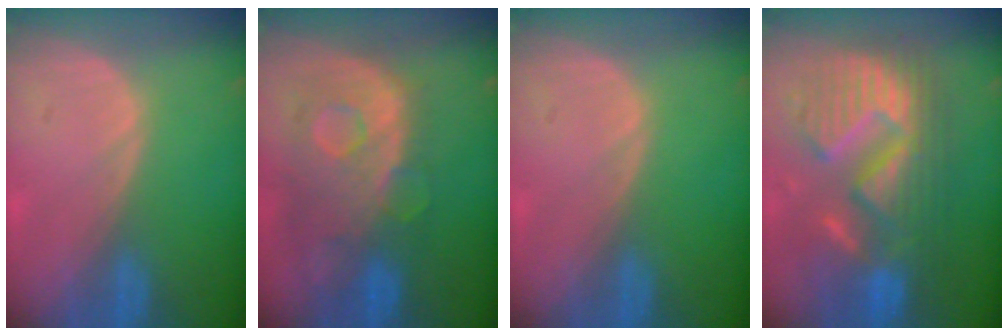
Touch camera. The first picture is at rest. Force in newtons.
{"total": 11.3, "press": 9.8, "slide": 5.6}
{"total": 0.0}
{"total": 13.2, "press": 13.2, "slide": 1.3}